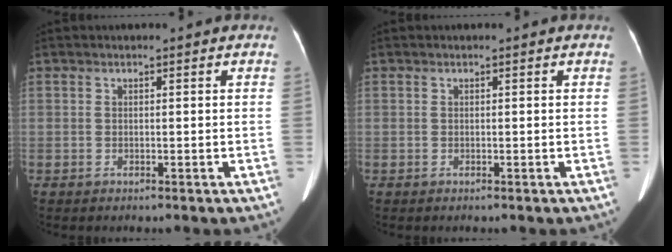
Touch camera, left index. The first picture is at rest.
{"total": 0.0}